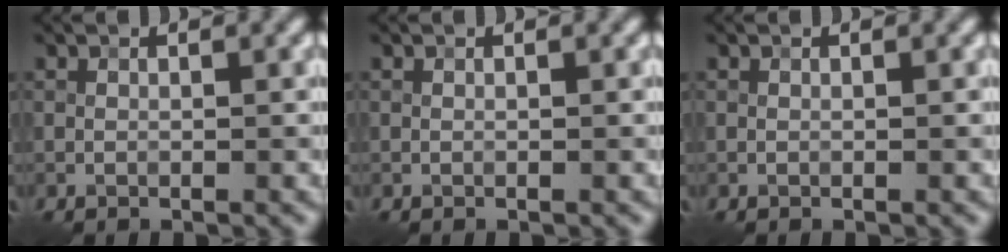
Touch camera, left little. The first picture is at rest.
{"total": 0.0}
{"total": 0.0}